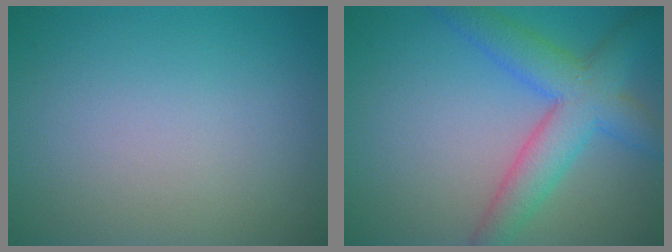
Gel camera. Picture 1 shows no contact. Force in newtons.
{"total": 6.2, "press": 6.2, "slide": 0.2}